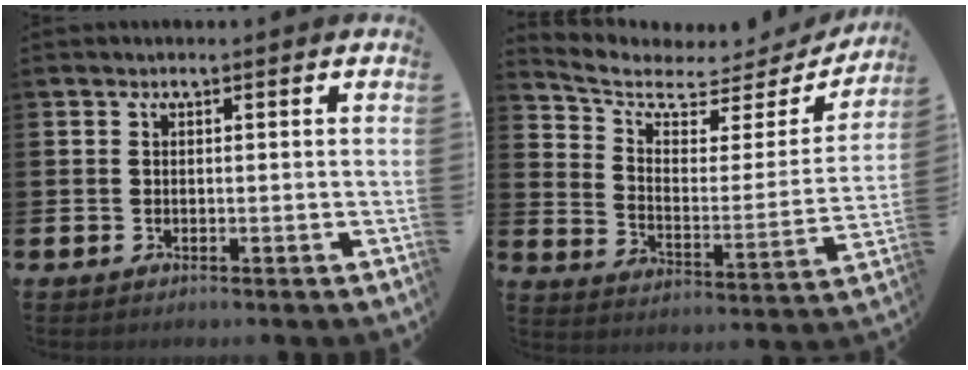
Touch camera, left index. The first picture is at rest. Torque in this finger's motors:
{"motor_torque": [0.81, -1.33, 0.01, 0.00]}